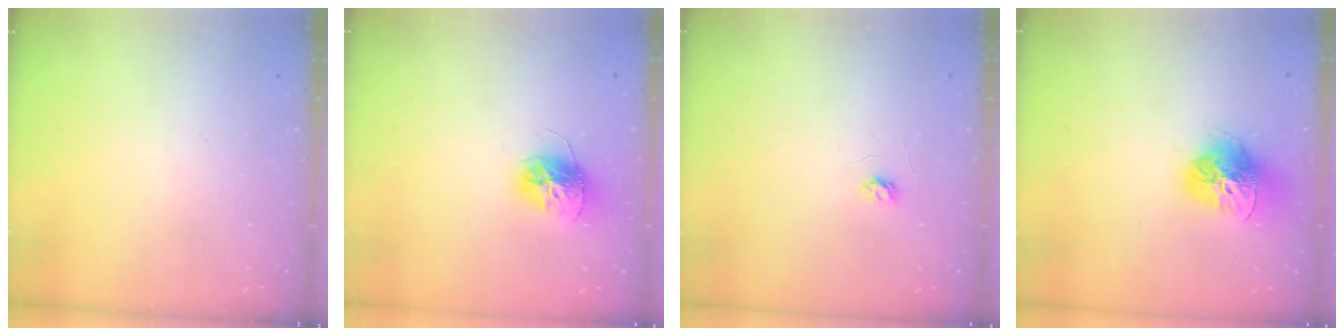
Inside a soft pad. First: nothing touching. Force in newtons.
{"total": 13.4, "press": 13.4, "slide": 1.2}
{"total": 2.6, "press": 2.6, "slide": 0.3}
{"total": 16.0, "press": 15.9, "slide": 1.7}